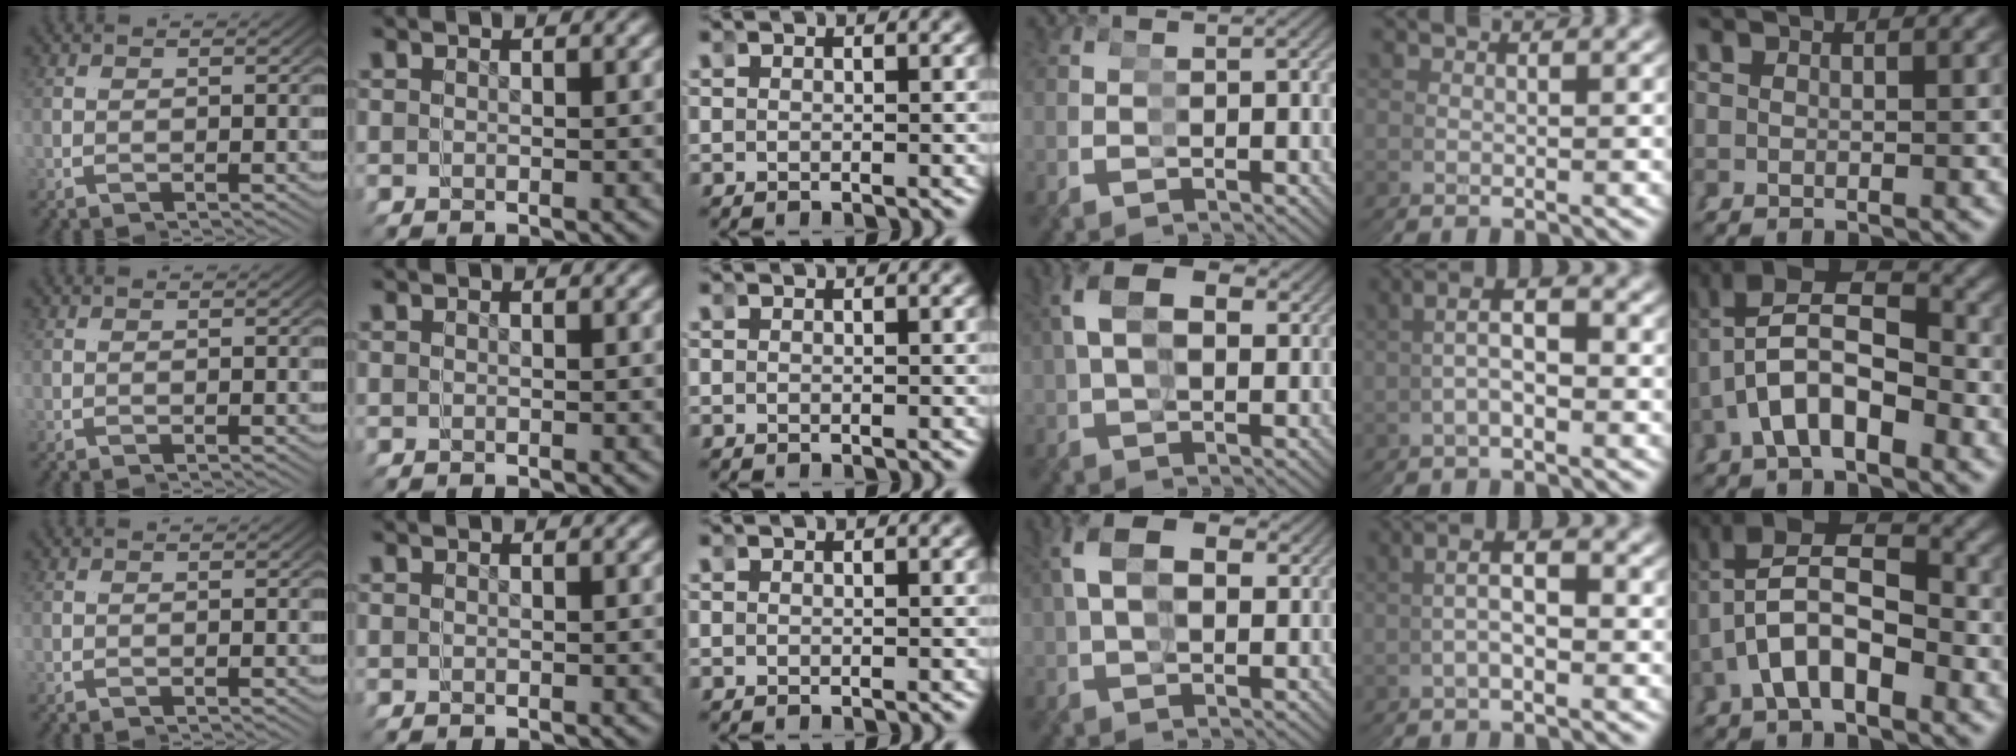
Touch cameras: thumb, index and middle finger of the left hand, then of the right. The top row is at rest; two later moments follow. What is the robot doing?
{"motion": "grasp_and_lifting", "object": "bandage"}